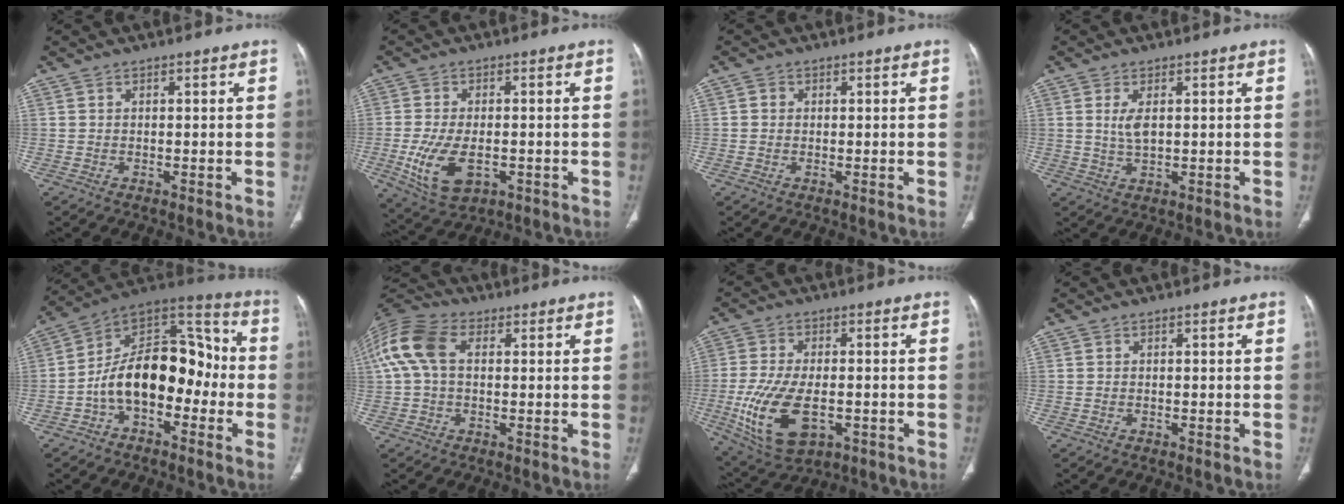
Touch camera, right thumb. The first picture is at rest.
{"total": 10.2, "force": [-2.7, 5.7, 8.1], "torque": [-0.160, -0.004, -0.034]}
{"total": 1.2, "force": [0.1, 1.1, 0.3], "torque": [-0.001, 0.003, 0.000]}
{"total": 3.7, "force": [0.8, 1.6, 3.2], "torque": [-0.069, -0.006, 0.021]}
{"total": 17.9, "force": [-4.4, 10.9, 13.4], "torque": [-0.189, 0.084, -0.083]}
{"total": 11.6, "force": [2.1, 7.5, 8.6], "torque": [-0.198, 0.035, 0.034]}
{"total": 14.6, "force": [-3.7, 7.9, 11.7], "torque": [-0.230, -0.004, -0.051]}
{"total": 0.0}